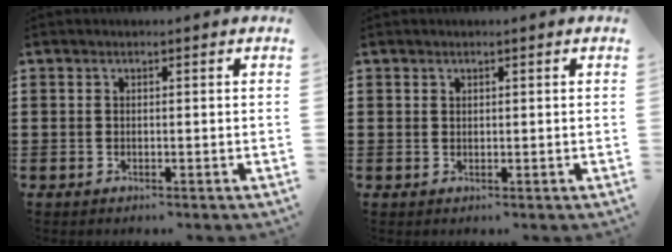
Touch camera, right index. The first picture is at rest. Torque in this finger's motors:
{"motor_torque": [-0.72, 1.35, -0.03, 0.00]}